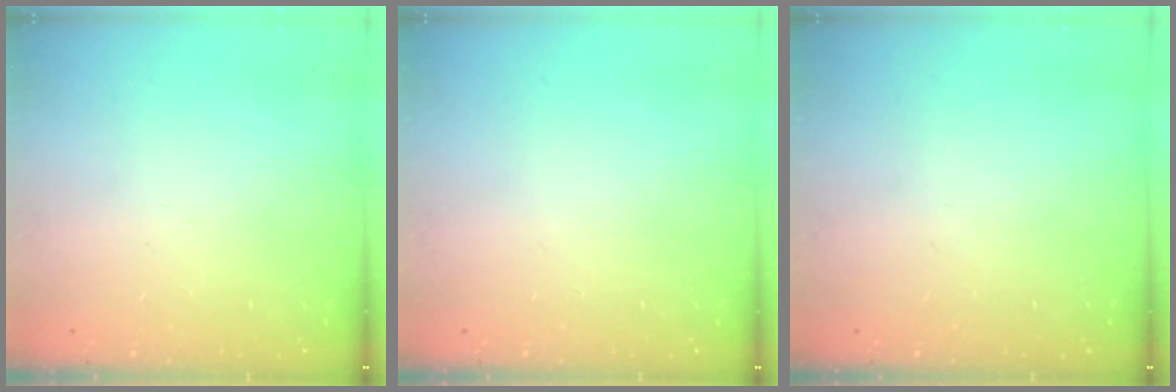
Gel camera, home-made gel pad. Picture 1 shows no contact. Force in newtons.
{"total": 0.0}
{"total": 0.0}